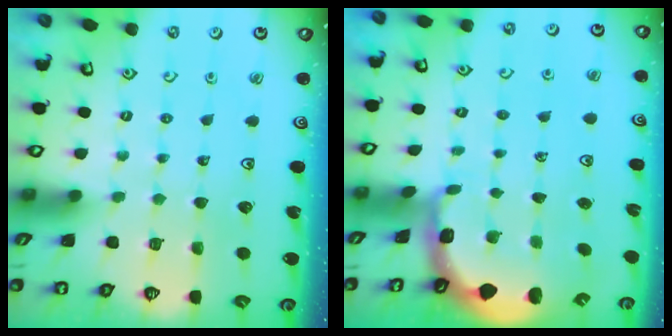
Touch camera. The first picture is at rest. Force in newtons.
{"total": 1.6, "press": 1.4, "slide": 0.7}